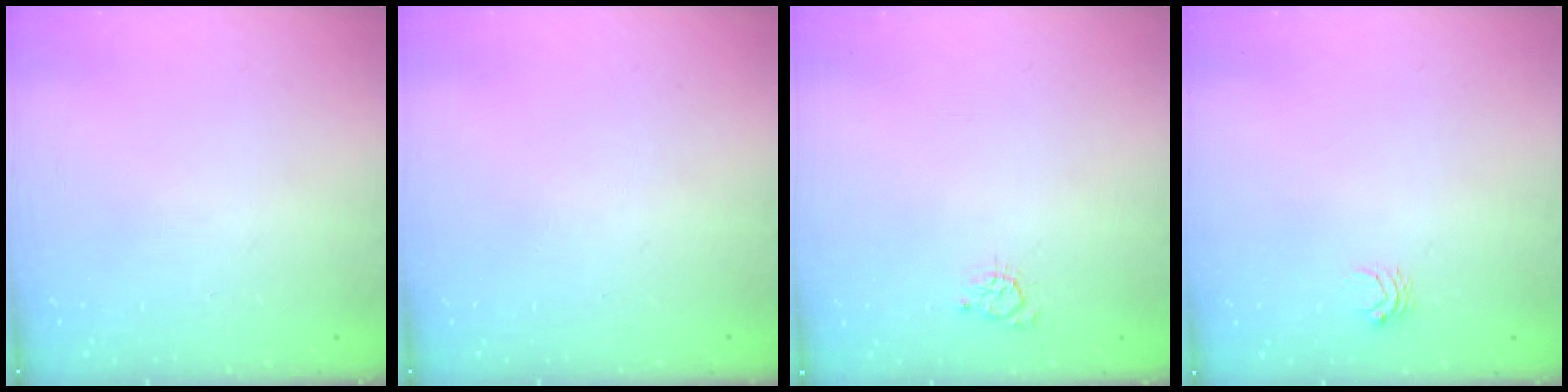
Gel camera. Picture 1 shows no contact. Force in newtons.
{"total": 0.0}
{"total": 2.5, "press": 2.5, "slide": 0.3}
{"total": 3.5, "press": 3.5, "slide": 0.4}